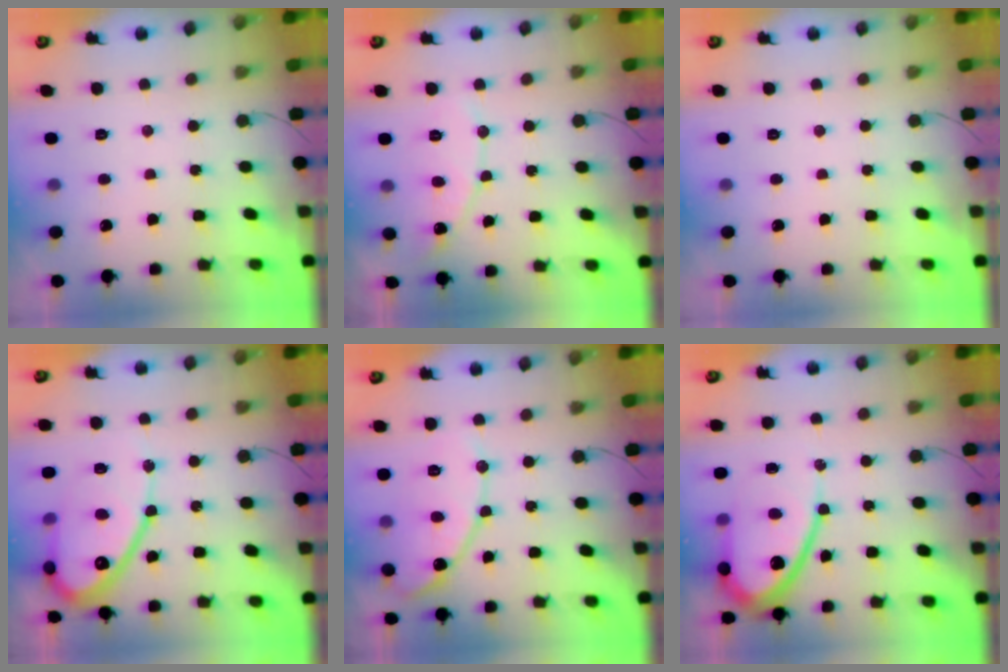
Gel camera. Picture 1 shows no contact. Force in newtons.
{"total": 8.2, "press": 8.2, "slide": 0.6}
{"total": 0.0}
{"total": 16.1, "press": 16.1, "slide": 1.5}
{"total": 13.4, "press": 13.4, "slide": 0.9}
{"total": 13.0, "press": 12.9, "slide": 1.2}